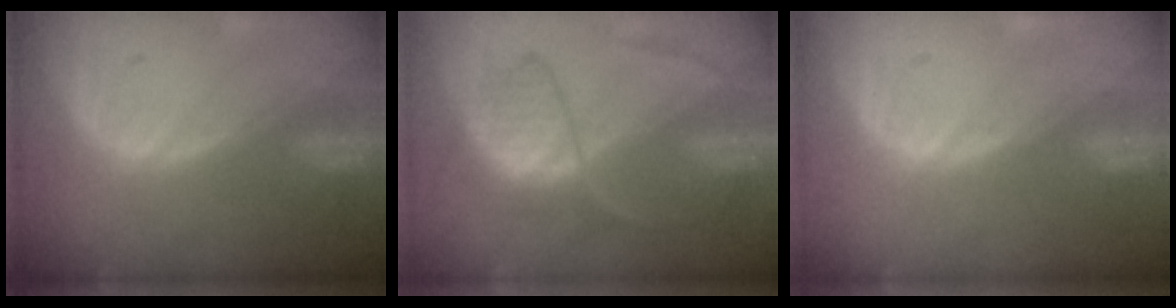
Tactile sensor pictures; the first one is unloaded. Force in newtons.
{"total": 6.5, "press": 6.5, "slide": 0.9}
{"total": 0.0}